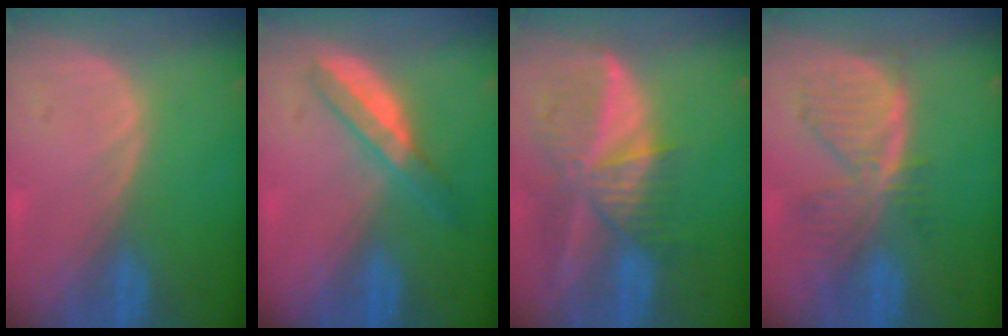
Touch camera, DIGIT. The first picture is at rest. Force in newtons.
{"total": 5.5, "press": 4.9, "slide": 2.5}
{"total": 9.4, "press": 8.3, "slide": 4.6}
{"total": 8.0, "press": 7.0, "slide": 3.9}